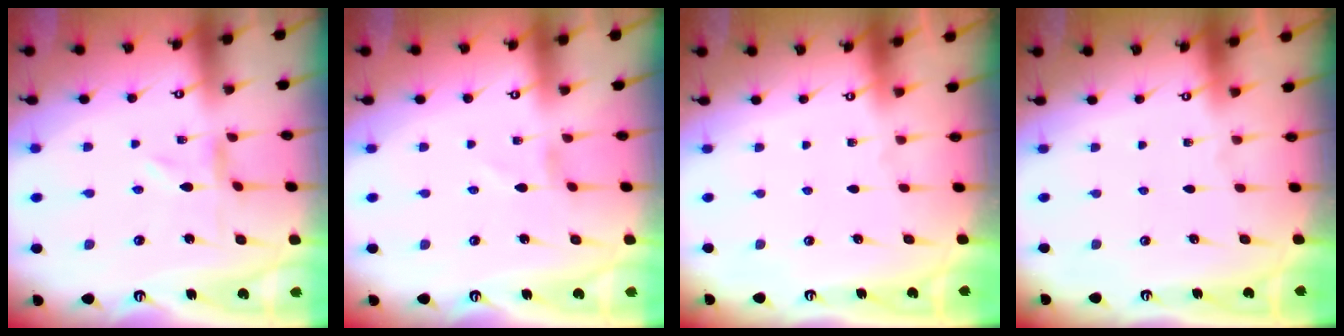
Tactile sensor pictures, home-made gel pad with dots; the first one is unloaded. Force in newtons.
{"total": 0.0}
{"total": 0.0}
{"total": 0.0}